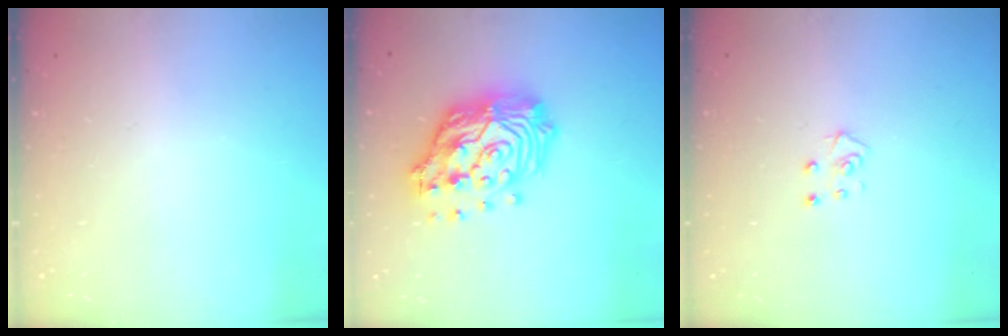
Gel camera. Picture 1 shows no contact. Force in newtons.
{"total": 19.3, "press": 19.2, "slide": 2.1}
{"total": 4.7, "press": 4.7, "slide": 0.4}